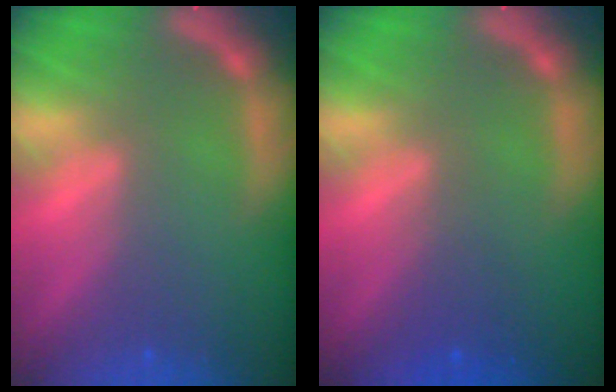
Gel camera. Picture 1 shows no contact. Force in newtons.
{"total": 2.0}